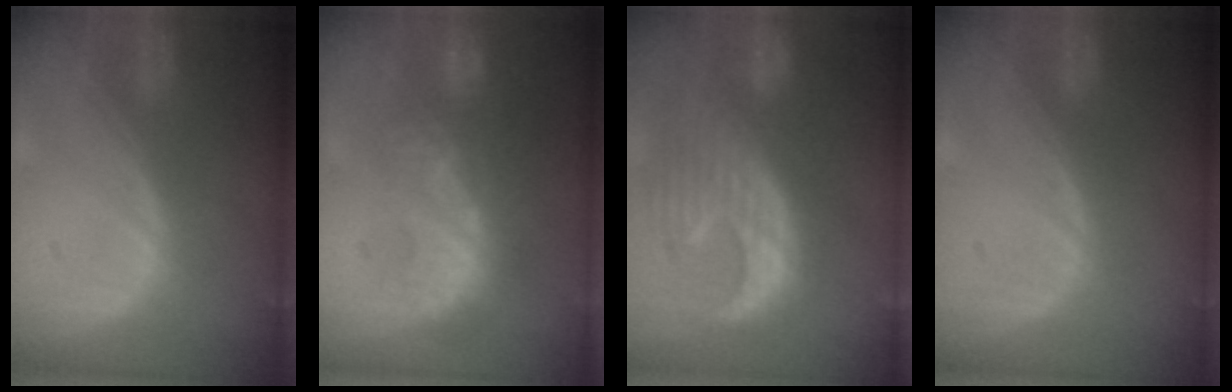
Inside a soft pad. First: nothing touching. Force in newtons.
{"total": 9.1, "press": 8.7, "slide": 2.7}
{"total": 12.3, "press": 11.3, "slide": 4.8}
{"total": 0.0}